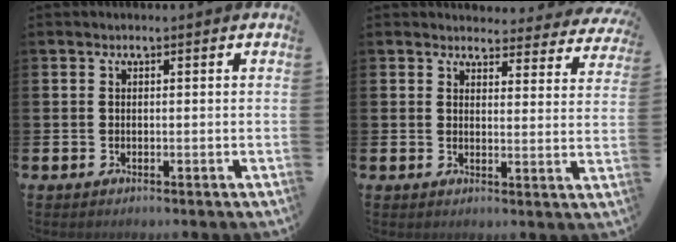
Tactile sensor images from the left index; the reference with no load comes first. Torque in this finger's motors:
{"motor_torque": [0.97, -1.18, 0.31, 0.02]}